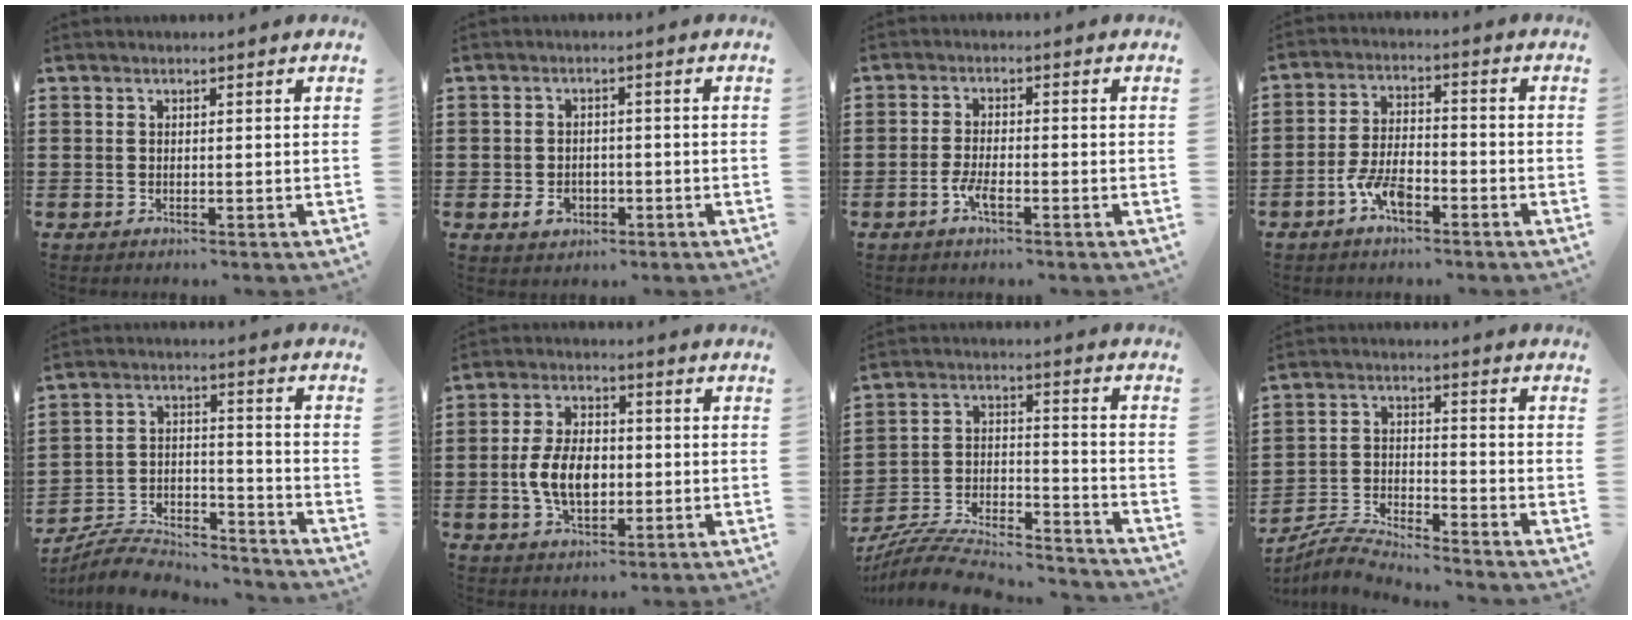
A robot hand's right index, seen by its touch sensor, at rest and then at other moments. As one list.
[{"total": 3.2, "force": [-1.1, 2.3, 1.8], "torque": [-0.037, 0.002, -0.021]}, {"total": 3.3, "force": [-1.6, 0.9, 2.8], "torque": [-0.069, -0.008, -0.034]}, {"total": 5.9, "force": [-3.3, 2.2, 4.3], "torque": [-0.104, -0.001, -0.069]}, {"total": 7.3, "force": [-6.9, 1.7, 1.4], "torque": [-0.034, 0.011, -0.138]}, {"total": 7.7, "force": [-1.1, 4.7, 6.0], "torque": [-0.128, 0.000, -0.026]}, {"total": 7.3, "force": [-6.8, 1.7, 2.0], "torque": [-0.042, 0.004, -0.135]}, {"total": 5.3, "force": [-5.2, 0.1, 0.5], "torque": [-0.026, 0.001, -0.110]}]